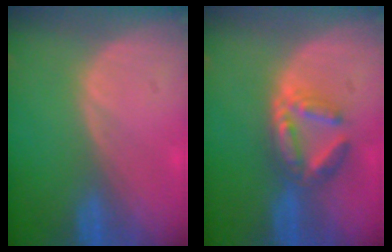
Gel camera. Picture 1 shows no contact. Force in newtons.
{"total": 5.8, "press": 5.5, "slide": 1.8}